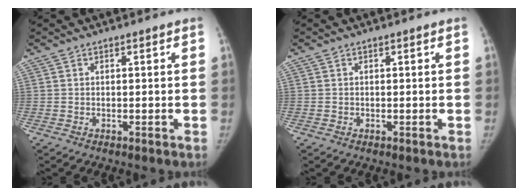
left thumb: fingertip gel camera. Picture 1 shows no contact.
{"total": 0.0}